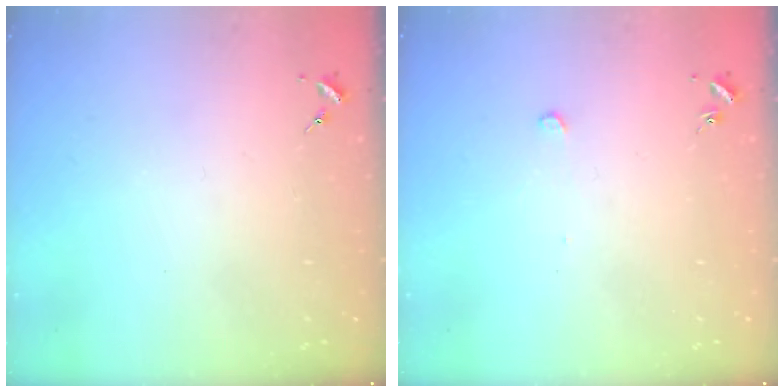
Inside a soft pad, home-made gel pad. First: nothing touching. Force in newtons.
{"total": 2.6, "press": 2.6, "slide": 0.1}